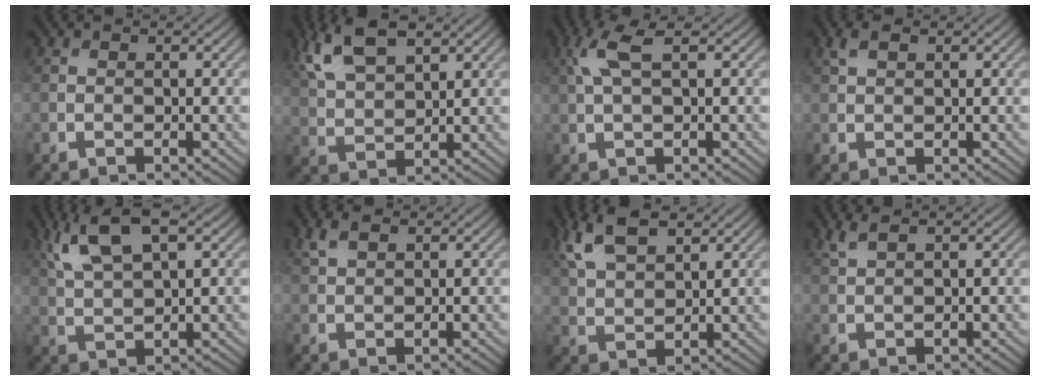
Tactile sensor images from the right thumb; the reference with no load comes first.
{"total": 8.8, "force": [5.0, 3.8, 6.1], "torque": [-0.150, 0.011, 0.105]}
{"total": 4.2, "force": [1.5, 1.0, 3.8], "torque": [-0.094, 0.013, 0.029]}
{"total": 1.8, "force": [1.0, 0.8, 1.3], "torque": [-0.033, 0.006, 0.020]}
{"total": 8.0, "force": [4.1, 2.6, 6.4], "torque": [-0.142, 0.013, 0.085]}
{"total": 2.5, "force": [1.5, 1.1, 1.6], "torque": [-0.041, 0.006, 0.034]}
{"total": 7.7, "force": [4.4, 3.4, 5.2], "torque": [-0.130, 0.009, 0.091]}
{"total": 2.0, "force": [1.4, 0.4, 1.3], "torque": [-0.035, 0.006, 0.034]}